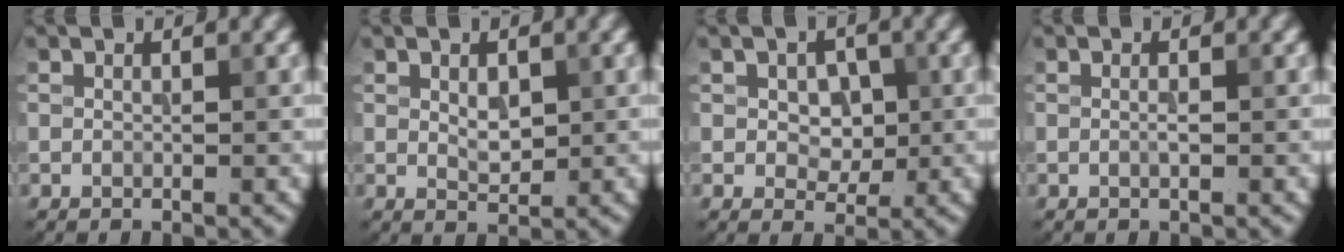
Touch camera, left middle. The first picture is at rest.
{"total": 1.9, "force": [0.4, 1.1, 1.4], "torque": [-0.025, -0.002, 0.010]}
{"total": 3.1, "force": [0.3, 2.2, 2.1], "torque": [-0.038, -0.002, 0.003]}
{"total": 0.7, "force": [0.0, 0.1, 0.7], "torque": [-0.013, -0.001, -0.001]}